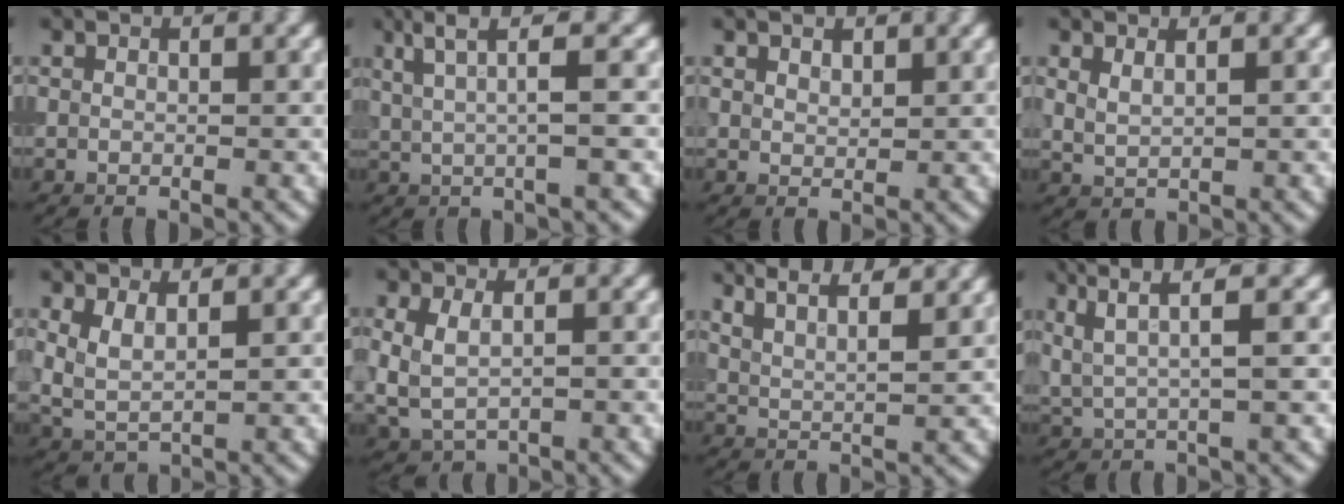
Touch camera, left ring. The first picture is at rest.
{"total": 4.1, "force": [1.4, 0.6, 3.8], "torque": [-0.066, 0.005, 0.027]}
{"total": 1.2, "force": [0.9, 0.6, 0.3], "torque": [-0.007, 0.000, 0.020]}
{"total": 1.6, "force": [1.0, 0.6, 1.0], "torque": [-0.019, -0.004, 0.024]}
{"total": 3.0, "force": [1.1, 1.4, 2.4], "torque": [-0.059, -0.004, 0.024]}
{"total": 3.5, "force": [0.0, 2.2, 2.8], "torque": [-0.065, -0.005, 0.006]}
{"total": 8.1, "force": [6.1, 2.7, 4.7], "torque": [-0.049, 0.032, 0.064]}
{"total": 4.5, "force": [2.2, 0.7, 3.8], "torque": [-0.080, 0.003, 0.047]}